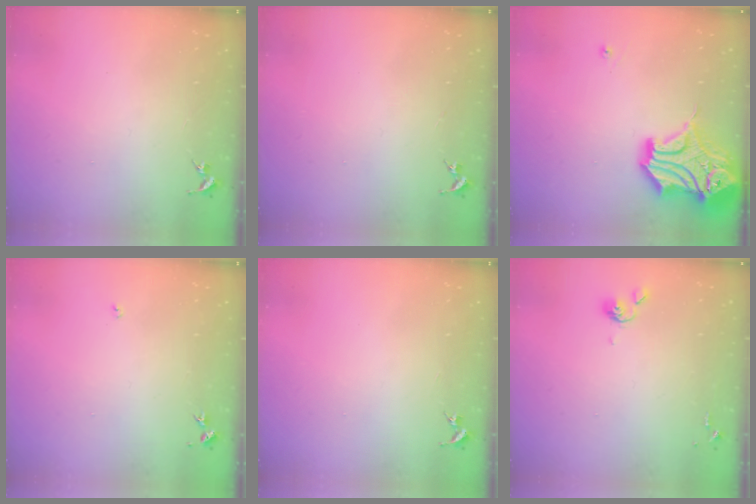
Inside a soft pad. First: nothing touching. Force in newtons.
{"total": 0.0}
{"total": 19.9, "press": 19.7, "slide": 3.3}
{"total": 3.0, "press": 3.0, "slide": 0.4}
{"total": 0.0}
{"total": 4.6, "press": 4.5, "slide": 0.5}